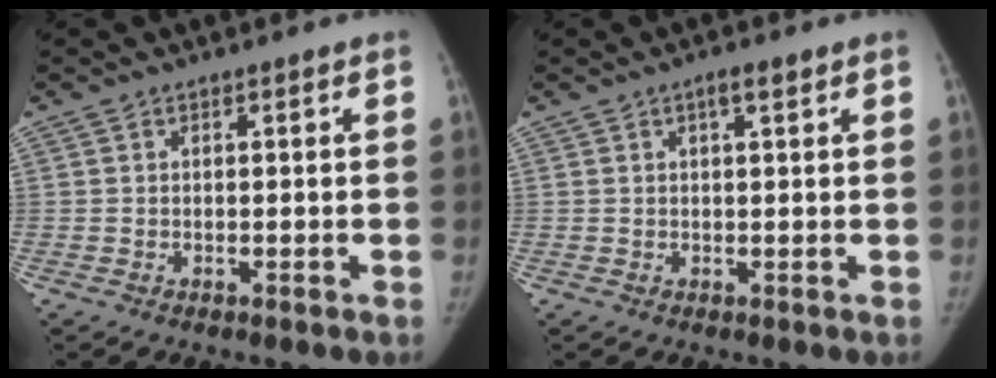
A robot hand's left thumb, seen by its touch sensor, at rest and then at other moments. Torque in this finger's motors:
{"motor_torque": [0.15, -0.05, 0.61, -0.55, 0.14]}